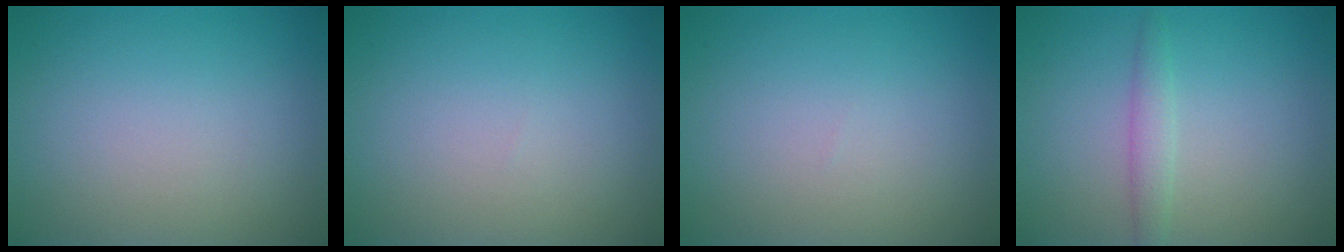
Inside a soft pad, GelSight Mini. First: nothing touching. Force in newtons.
{"total": 0.0}
{"total": 0.0}
{"total": 1.6, "press": 1.6, "slide": 0.0}